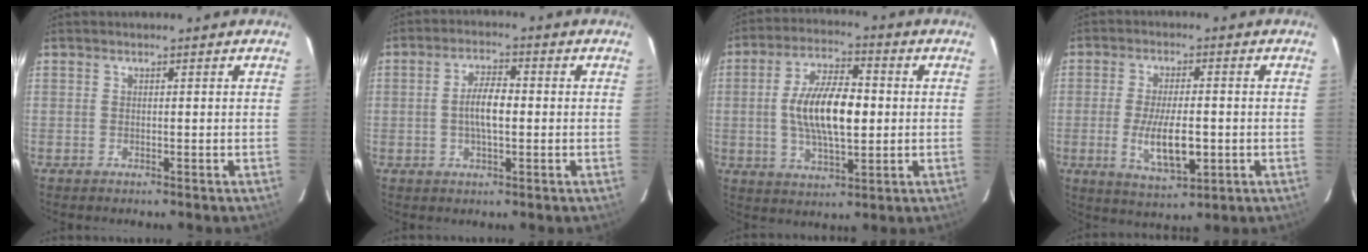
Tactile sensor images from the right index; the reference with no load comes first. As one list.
[{"total": 5.7, "force": [-0.3, 2.1, 5.3], "torque": [-0.098, 0.007, -0.005]}, {"total": 14.0, "force": [0.1, 5.7, 12.7], "torque": [-0.239, 0.007, 0.004]}, {"total": 10.0, "force": [-2.1, 3.4, 9.2], "torque": [-0.177, -0.015, -0.031]}]